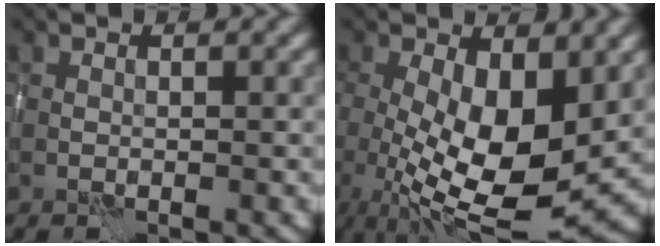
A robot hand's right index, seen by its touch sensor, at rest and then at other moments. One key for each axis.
{"total": 10.5, "fx": -0.5, "fy": 4.5, "fz": 9.4, "tx": -0.162, "ty": -0.021, "tz": -0.006}